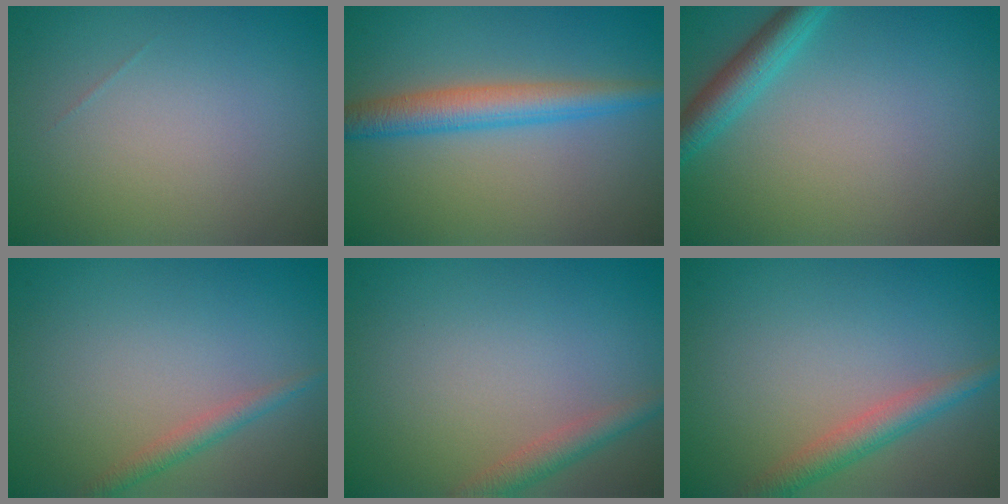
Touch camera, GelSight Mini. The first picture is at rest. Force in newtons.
{"total": 3.9, "press": 3.9, "slide": 0.1}
{"total": 3.0, "press": 3.0, "slide": 0.1}
{"total": 1.6, "press": 1.6, "slide": 0.1}
{"total": 2.2, "press": 2.2, "slide": 0.1}
{"total": 2.9, "press": 2.9, "slide": 0.1}